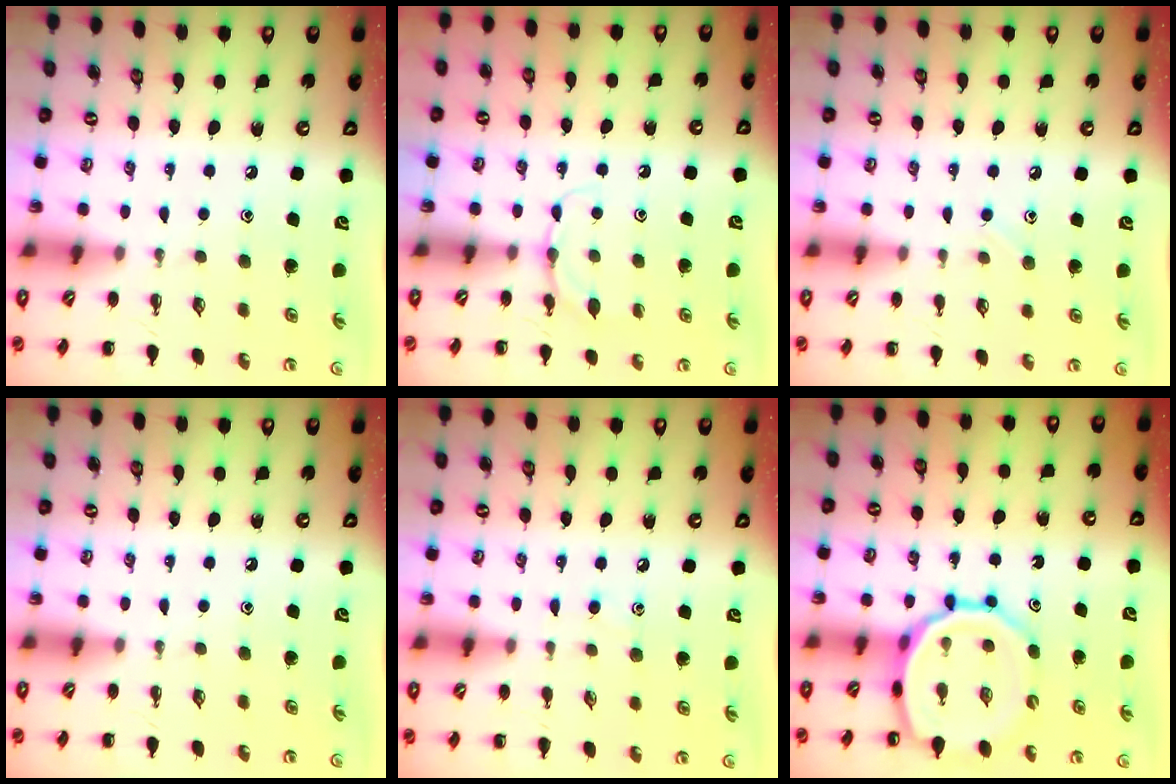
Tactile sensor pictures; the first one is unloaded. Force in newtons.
{"total": 5.1, "press": 4.9, "slide": 1.6}
{"total": 4.8, "press": 4.4, "slide": 1.9}
{"total": 0.0}
{"total": 4.2, "press": 4.0, "slide": 1.3}
{"total": 15.0, "press": 14.5, "slide": 3.8}